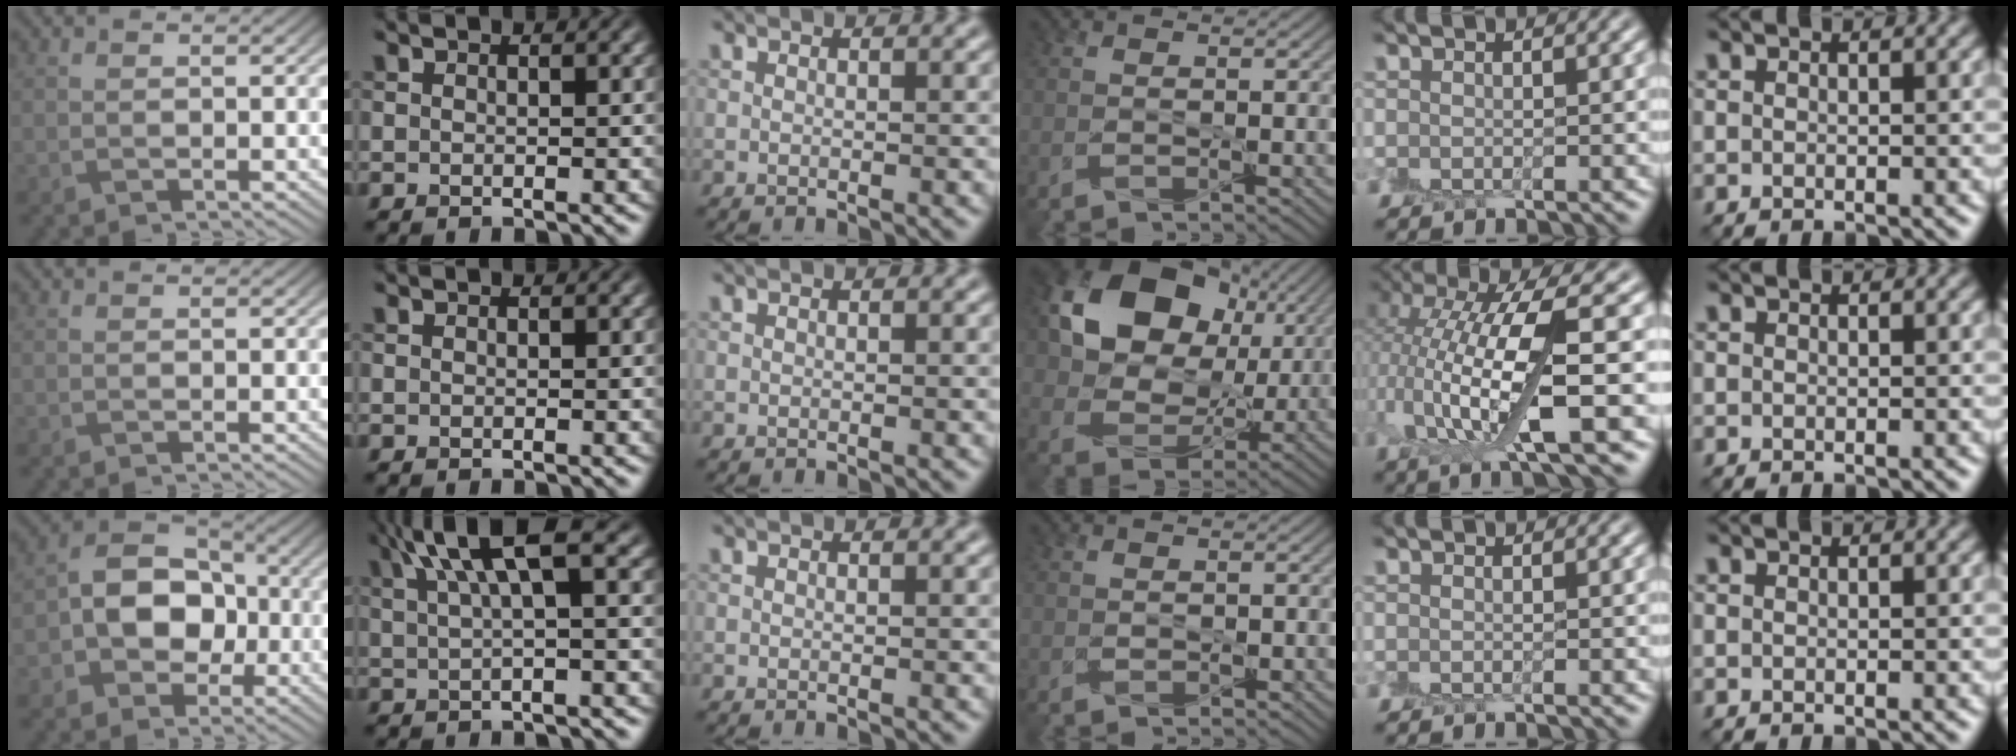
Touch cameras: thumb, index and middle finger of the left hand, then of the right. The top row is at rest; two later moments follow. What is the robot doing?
{"motion": "peel", "object": "envelope seal"}